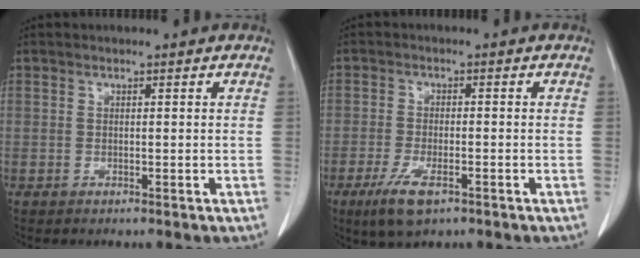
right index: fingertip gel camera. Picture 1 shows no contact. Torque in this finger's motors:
{"motor_torque": [0.55, -0.55, 0.23, 0.04]}